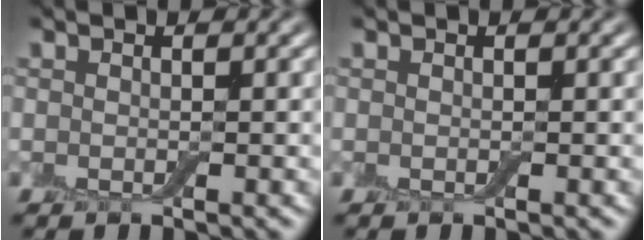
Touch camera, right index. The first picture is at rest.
{"total": 0.0}